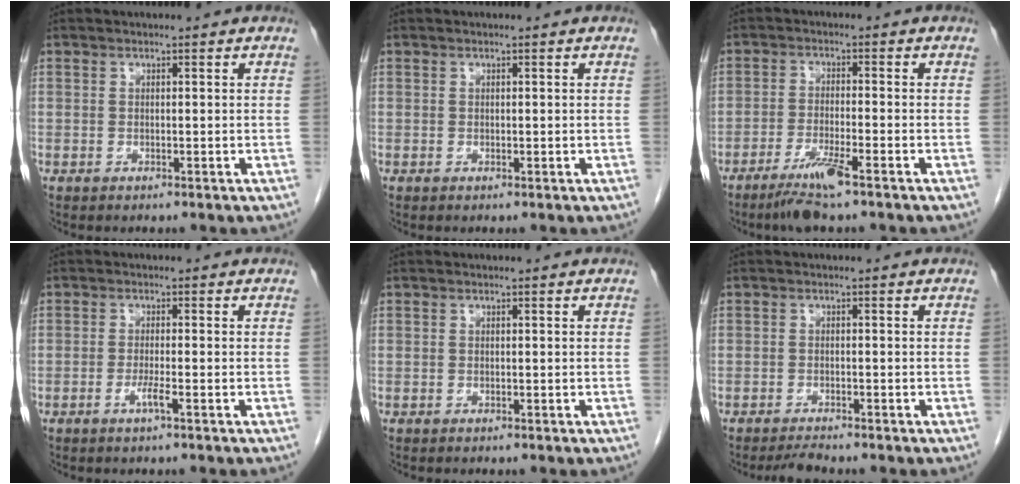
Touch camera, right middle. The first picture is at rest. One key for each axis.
{"total": 0.0}
{"total": 5.6, "fx": -3.9, "fy": -0.1, "fz": 4.1, "tx": -0.084, "ty": -0.014, "tz": -0.073}
{"total": 1.9, "fx": -0.9, "fy": -0.2, "fz": 1.6, "tx": -0.032, "ty": -0.002, "tz": -0.018}
{"total": 0.0}
{"total": 1.9, "fx": -1.8, "fy": -0.1, "fz": 0.5, "tx": -0.014, "ty": -0.009, "tz": -0.030}